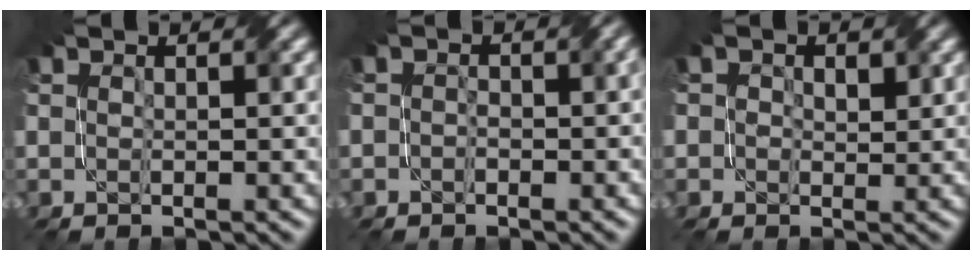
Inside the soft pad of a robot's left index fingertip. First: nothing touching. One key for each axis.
{"total": 2.3, "fx": -0.9, "fy": 1.3, "fz": 1.6, "tx": -0.015, "ty": -0.002, "tz": -0.015}
{"total": 2.0, "fx": 0.5, "fy": 1.7, "fz": 0.9, "tx": -0.019, "ty": 0.005, "tz": 0.010}